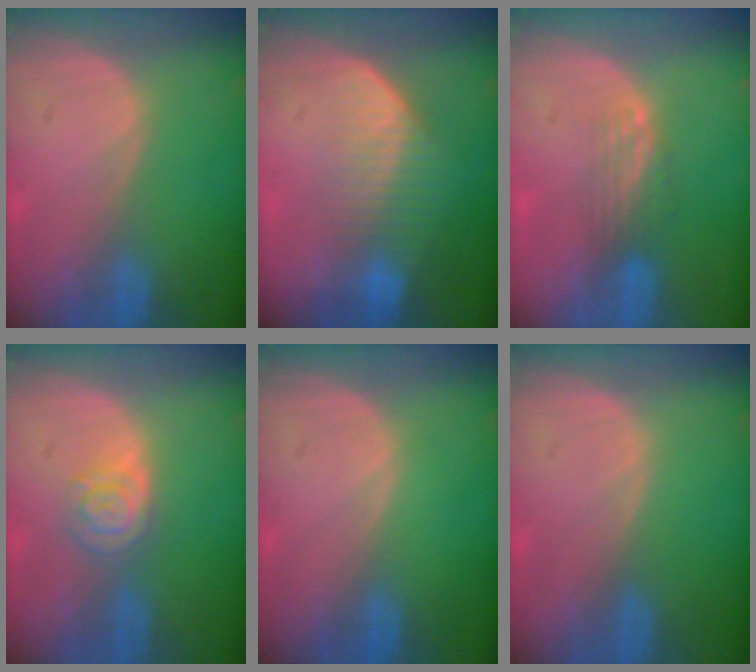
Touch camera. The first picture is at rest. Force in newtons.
{"total": 7.2, "press": 6.1, "slide": 3.8}
{"total": 3.3, "press": 2.7, "slide": 1.9}
{"total": 4.3, "press": 3.8, "slide": 2.0}
{"total": 0.0}
{"total": 0.0}